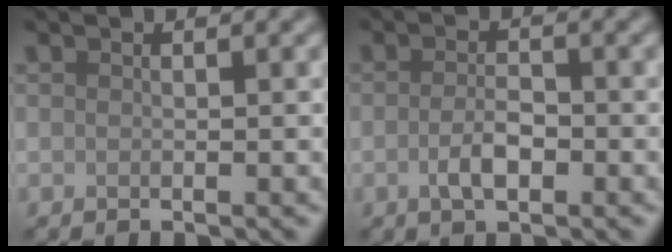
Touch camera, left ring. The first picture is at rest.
{"total": 2.3, "force": [-0.8, 0.9, 2.0], "torque": [-0.040, 0.000, -0.018]}